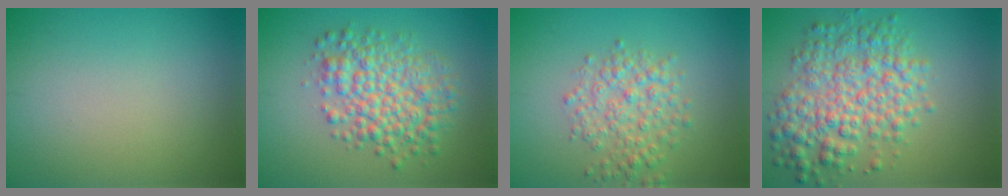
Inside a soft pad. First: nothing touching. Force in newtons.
{"total": 5.7, "press": 5.7, "slide": 0.1}
{"total": 3.5, "press": 3.5, "slide": 0.1}
{"total": 6.3, "press": 6.3, "slide": 0.1}